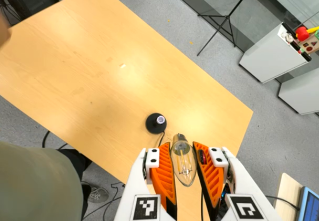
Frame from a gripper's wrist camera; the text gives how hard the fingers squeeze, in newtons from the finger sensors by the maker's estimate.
{"total": 15.8, "left": 17.2, "right": 14.4}